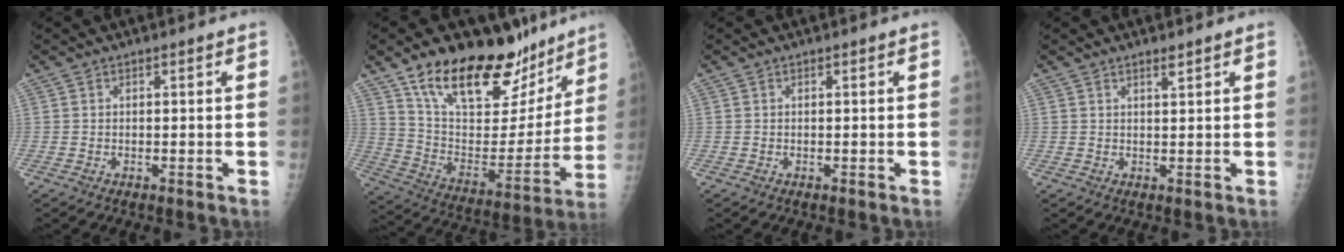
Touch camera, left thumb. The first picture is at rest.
{"total": 26.0, "force": [18.0, 11.9, 14.5], "torque": [-0.180, -0.075, 0.296]}
{"total": 0.0}
{"total": 1.3, "force": [1.0, 0.2, 0.8], "torque": [-0.010, -0.009, 0.019]}